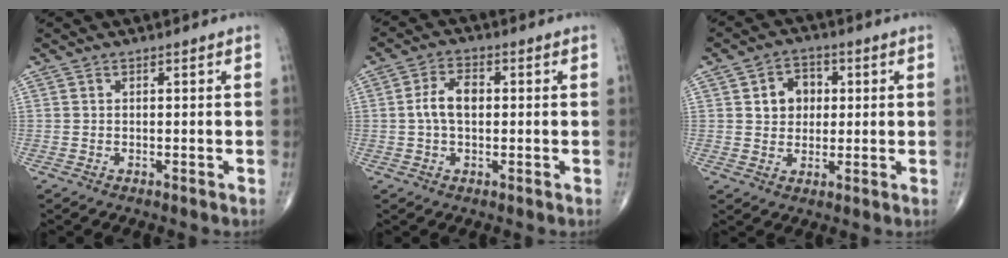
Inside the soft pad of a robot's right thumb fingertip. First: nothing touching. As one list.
[{"total": 5.6, "force": [0.2, 3.2, 4.6], "torque": [-0.090, 0.015, -0.001]}, {"total": 6.6, "force": [1.4, 5.4, 3.6], "torque": [-0.024, 0.003, 0.020]}]